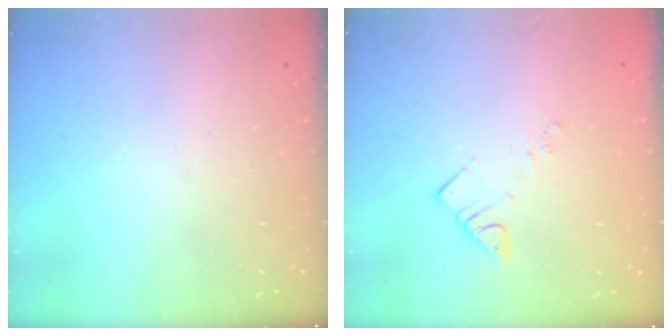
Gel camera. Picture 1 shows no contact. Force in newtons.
{"total": 3.8, "press": 3.7, "slide": 0.5}